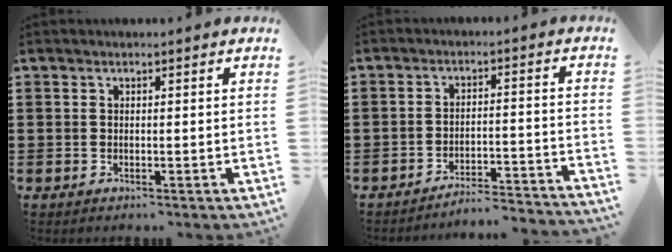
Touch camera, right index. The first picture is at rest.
{"total": 4.3, "force": [-4.2, -0.1, 0.8], "torque": [-0.019, -0.004, -0.089]}